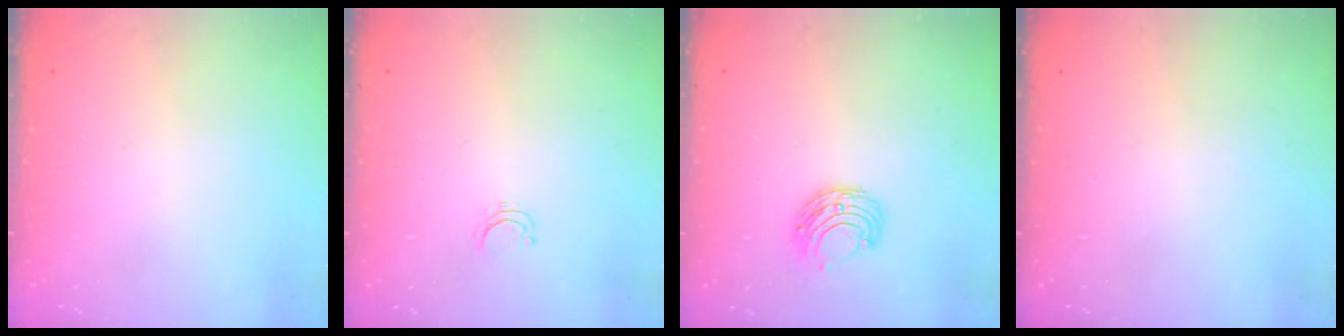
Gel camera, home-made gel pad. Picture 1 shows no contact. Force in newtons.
{"total": 2.8, "press": 2.8, "slide": 0.2}
{"total": 7.5, "press": 7.5, "slide": 0.7}
{"total": 0.0}